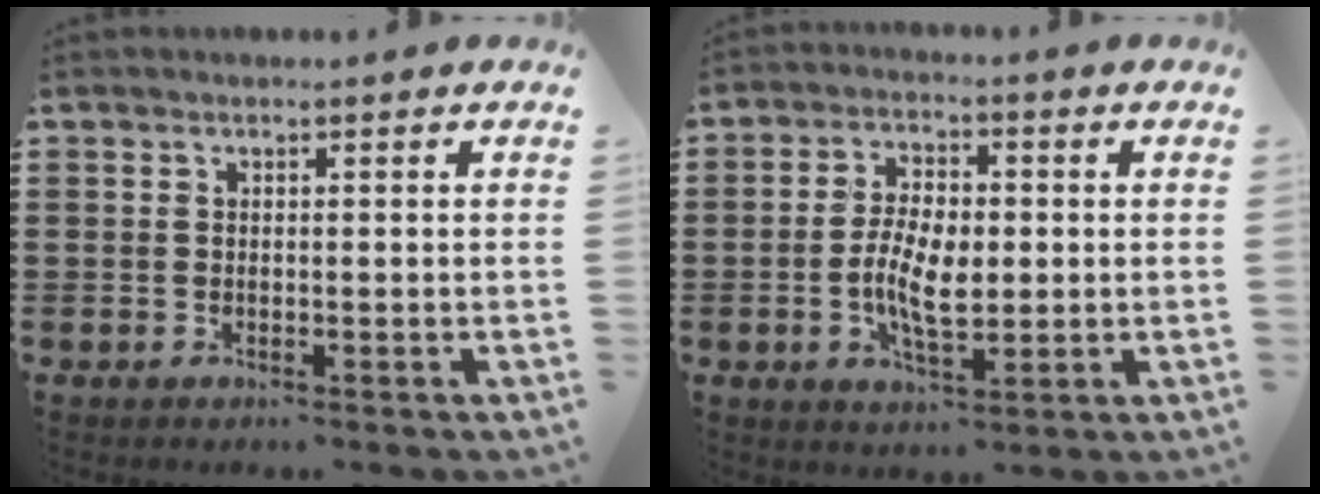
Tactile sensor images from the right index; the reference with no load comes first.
{"total": 7.2, "force": [-0.8, 3.3, 6.3], "torque": [-0.134, 0.003, -0.019]}